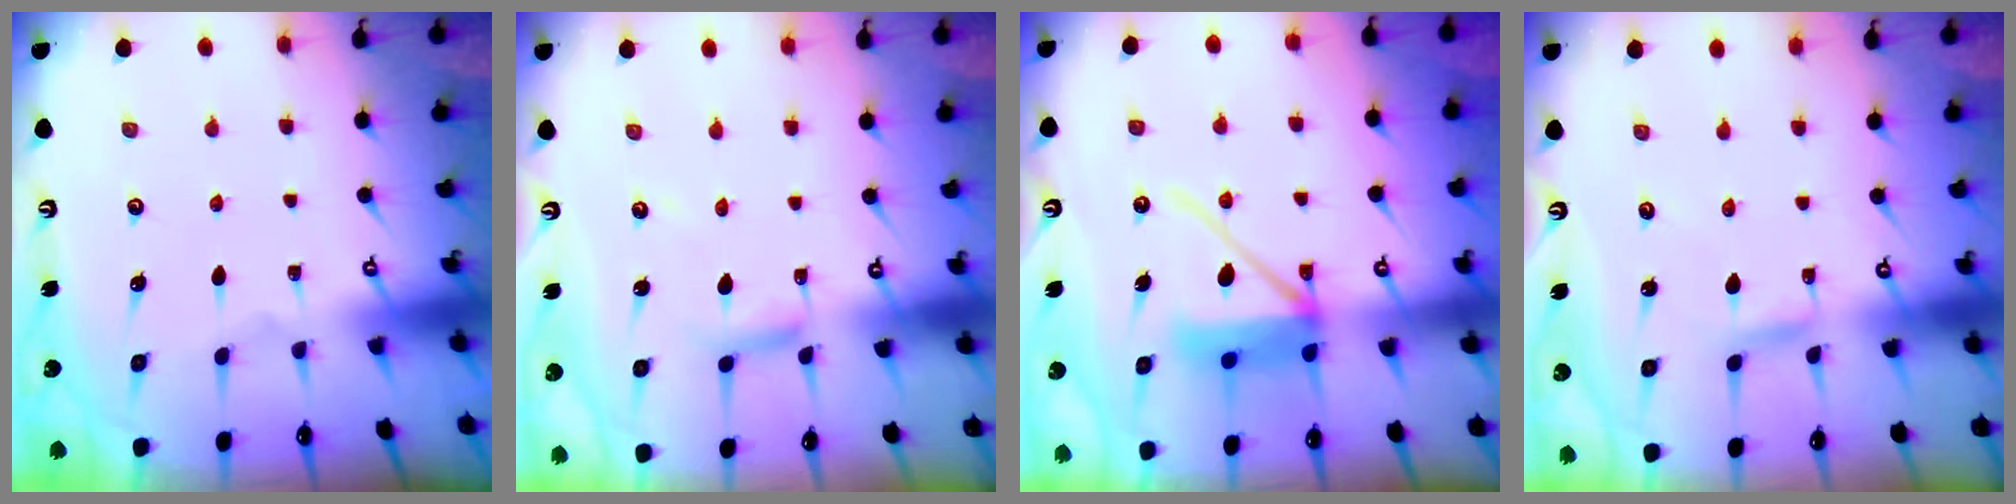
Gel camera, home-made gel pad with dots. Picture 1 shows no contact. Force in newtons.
{"total": 5.0, "press": 5.0, "slide": 0.3}
{"total": 12.3, "press": 12.1, "slide": 1.9}
{"total": 2.7, "press": 2.7, "slide": 0.1}